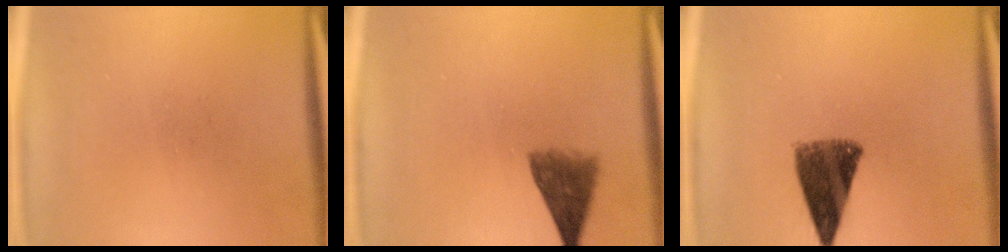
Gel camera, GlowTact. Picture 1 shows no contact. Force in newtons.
{"total": 4.9}
{"total": 9.2}